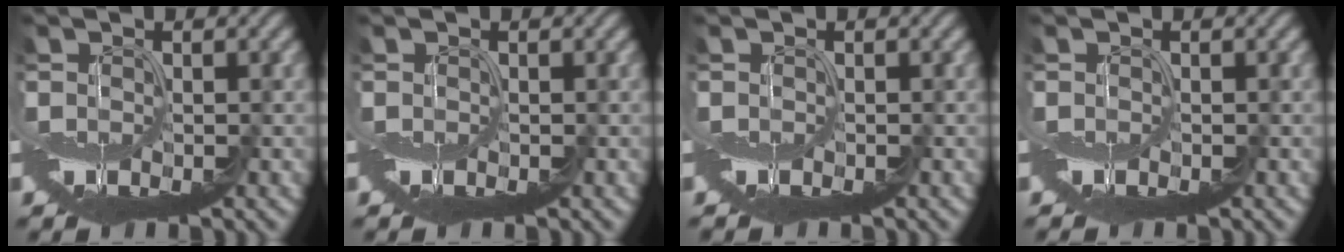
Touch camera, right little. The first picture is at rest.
{"total": 0.0}
{"total": 0.7, "force": [-0.6, -0.1, -0.3], "torque": [0.007, 0.002, -0.008]}
{"total": 0.7, "force": [-0.7, -0.2, -0.2], "torque": [0.004, 0.001, -0.009]}